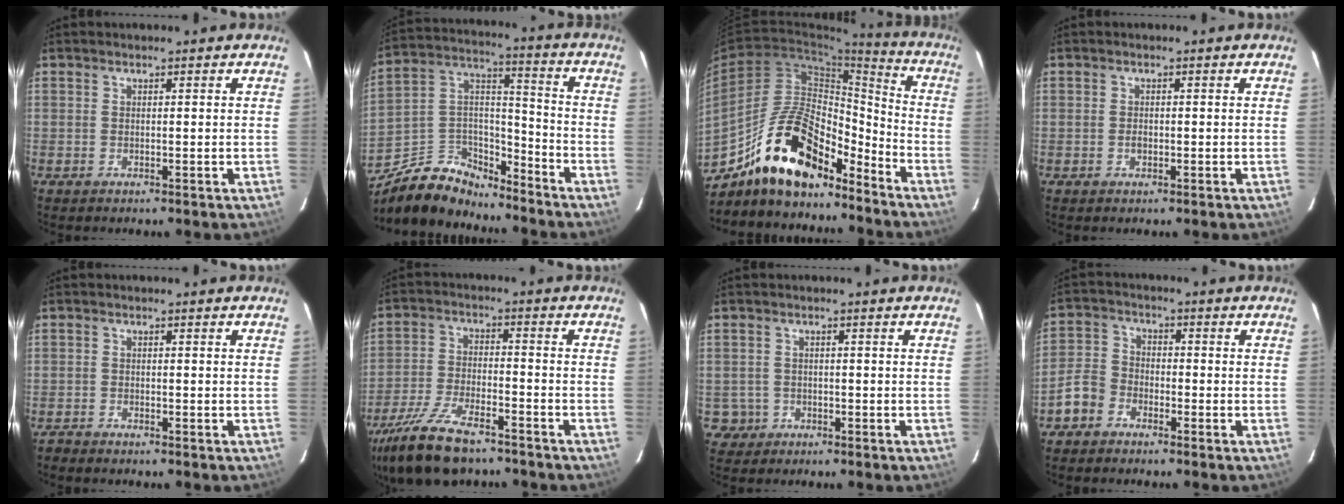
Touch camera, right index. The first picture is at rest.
{"total": 14.5, "force": [-11.2, 6.9, 6.0], "torque": [-0.140, 0.042, -0.192]}
{"total": 18.4, "force": [-13.6, 7.3, 10.0], "torque": [-0.182, 0.027, -0.228]}
{"total": 1.3, "force": [-0.3, 1.0, 0.7], "torque": [-0.013, 0.002, -0.006]}
{"total": 1.3, "force": [-1.2, 0.1, 0.4], "torque": [-0.022, -0.005, -0.021]}
{"total": 15.8, "force": [-12.3, 4.9, 8.7], "torque": [-0.193, -0.034, -0.218]}
{"total": 2.8, "force": [-0.6, 2.8, 0.2], "torque": [-0.008, 0.012, -0.005]}
{"total": 5.1, "force": [-3.0, 3.7, 1.7], "torque": [-0.040, 0.018, -0.064]}